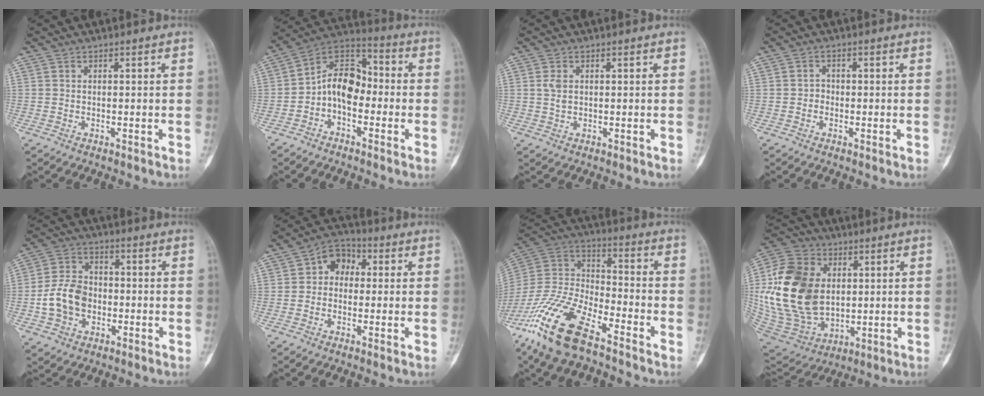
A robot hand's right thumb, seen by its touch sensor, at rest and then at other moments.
{"total": 10.7, "force": [-2.3, 7.3, 7.5], "torque": [-0.097, 0.052, -0.058]}
{"total": 2.0, "force": [0.4, 1.2, 1.5], "torque": [-0.032, 0.000, 0.010]}
{"total": 1.6, "force": [-0.5, 1.4, 0.5], "torque": [0.001, 0.007, -0.014]}
{"total": 10.0, "force": [-2.1, 7.6, 6.1], "torque": [-0.094, 0.025, -0.045]}
{"total": 6.8, "force": [0.7, 5.5, 4.1], "torque": [-0.031, 0.025, -0.003]}
{"total": 19.4, "force": [-13.1, 6.6, 12.7], "torque": [-0.272, 0.044, -0.253]}
{"total": 25.0, "force": [2.5, 17.6, 17.6], "torque": [-0.352, -0.012, 0.062]}